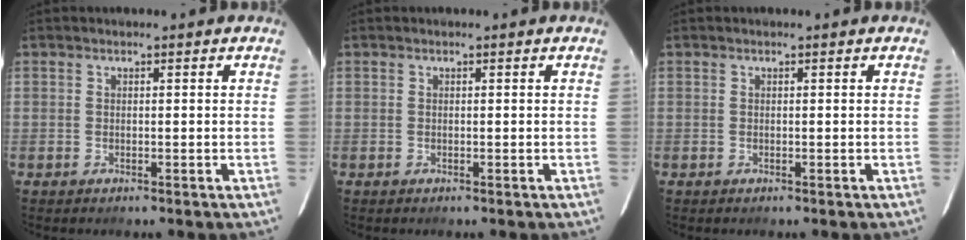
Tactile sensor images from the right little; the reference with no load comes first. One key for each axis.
{"total": 0.0}
{"total": 0.0}